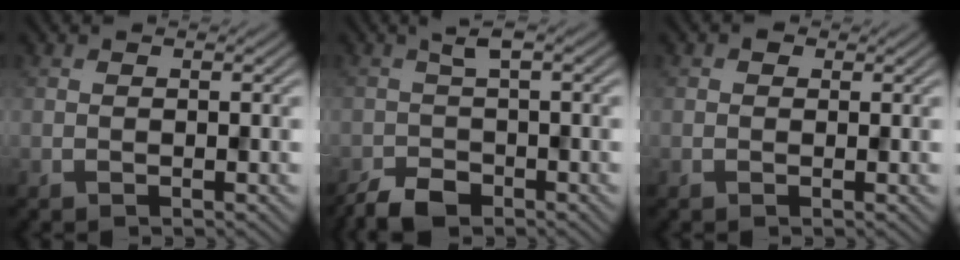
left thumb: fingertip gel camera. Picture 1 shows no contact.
{"total": 4.0, "force": [-2.2, 1.6, 2.9], "torque": [-0.065, -0.008, -0.046]}
{"total": 0.8, "force": [0.2, 0.8, 0.3], "torque": [-0.002, -0.002, -0.001]}